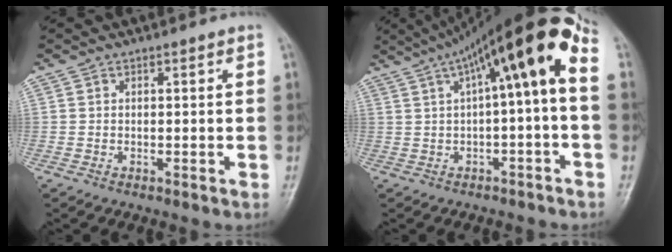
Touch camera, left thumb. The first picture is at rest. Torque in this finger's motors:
{"motor_torque": [0.50, 1.37, 2.02, -0.74, 0.41]}